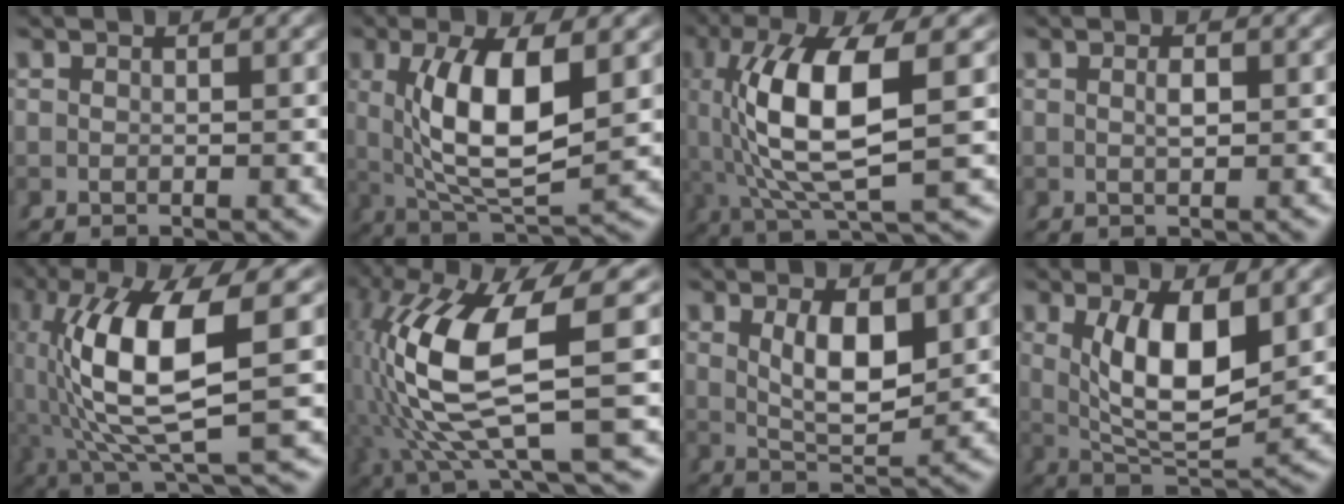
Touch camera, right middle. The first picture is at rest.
{"total": 8.7, "force": [1.2, 3.4, 7.9], "torque": [-0.139, -0.014, 0.038]}
{"total": 10.4, "force": [1.0, 3.8, 9.6], "torque": [-0.184, -0.007, 0.031]}
{"total": 0.9, "force": [0.0, 0.2, 0.8], "torque": [-0.014, -0.006, 0.004]}
{"total": 12.1, "force": [0.7, 4.7, 11.1], "torque": [-0.215, -0.014, 0.029]}
{"total": 13.0, "force": [0.3, 5.8, 11.7], "torque": [-0.239, -0.019, 0.026]}
{"total": 4.4, "force": [1.1, 1.1, 4.0], "torque": [-0.058, -0.015, 0.031]}
{"total": 7.9, "force": [1.7, 3.4, 7.0], "torque": [-0.111, -0.016, 0.044]}